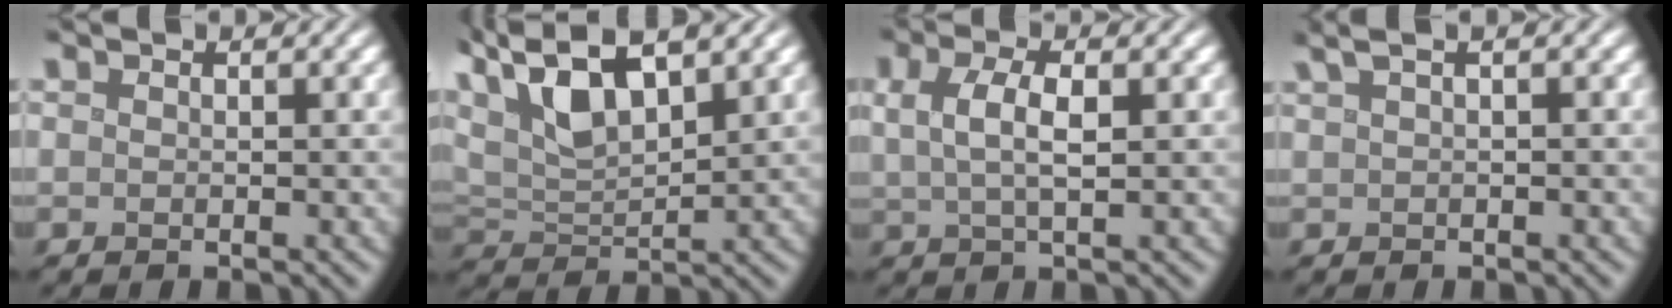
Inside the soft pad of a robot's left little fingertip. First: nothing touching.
{"total": 8.4, "force": [4.9, 3.3, 5.9], "torque": [-0.120, 0.020, 0.090]}
{"total": 3.3, "force": [0.8, 1.0, 3.1], "torque": [-0.060, 0.003, 0.015]}
{"total": 3.6, "force": [1.8, 1.4, 2.8], "torque": [-0.038, 0.017, 0.013]}